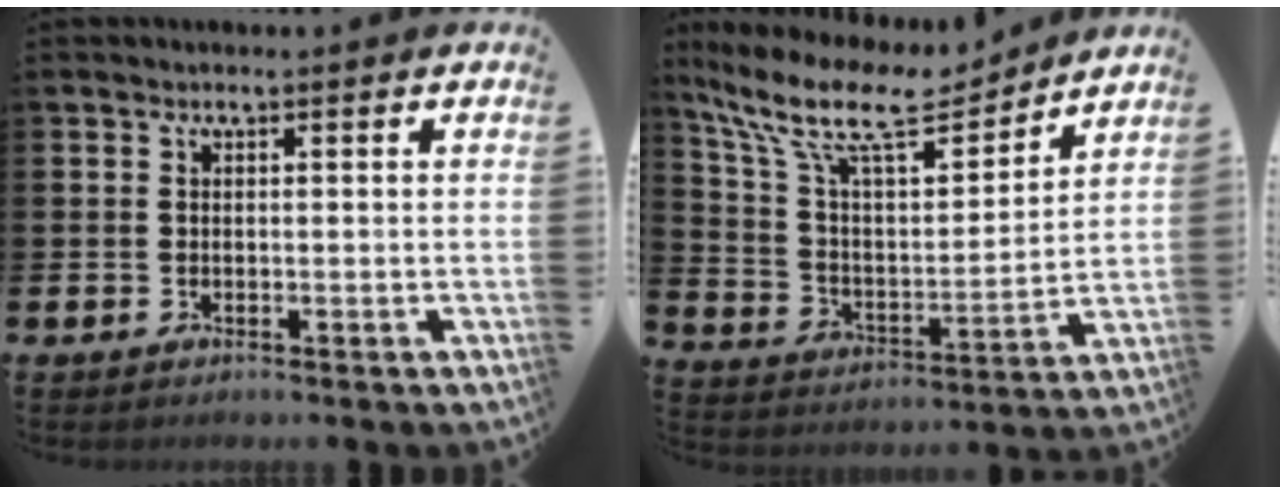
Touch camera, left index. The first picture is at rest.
{"total": 12.3, "force": [10.1, 3.5, 6.0], "torque": [-0.152, -0.057, 0.175]}